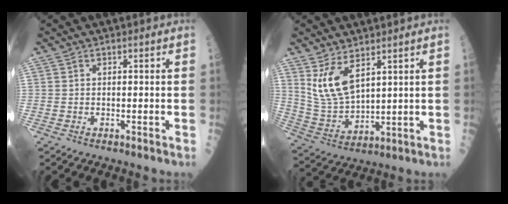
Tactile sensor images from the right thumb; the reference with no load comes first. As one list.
[{"total": 9.4, "force": [5.0, 4.2, 6.8], "torque": [-0.125, -0.032, 0.117]}]